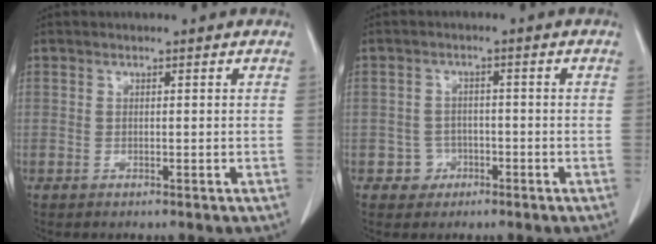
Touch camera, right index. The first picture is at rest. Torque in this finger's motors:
{"motor_torque": [-0.02, -0.04, -0.25, -0.09]}